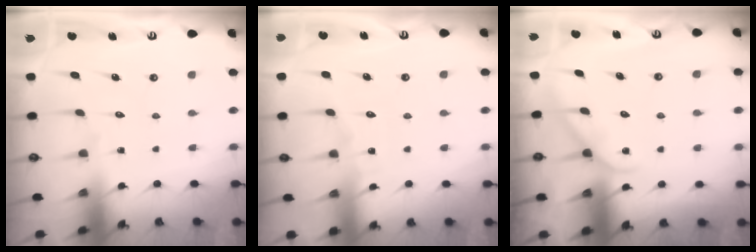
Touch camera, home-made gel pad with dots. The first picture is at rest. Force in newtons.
{"total": 2.5, "press": 2.5, "slide": 0.2}
{"total": 3.5, "press": 3.4, "slide": 0.4}